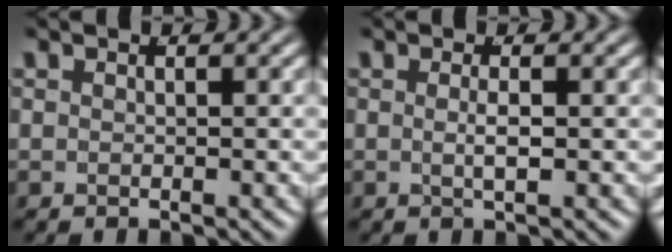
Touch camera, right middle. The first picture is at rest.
{"total": 1.3, "force": [-0.2, -0.4, 1.2], "torque": [-0.024, -0.008, 0.000]}